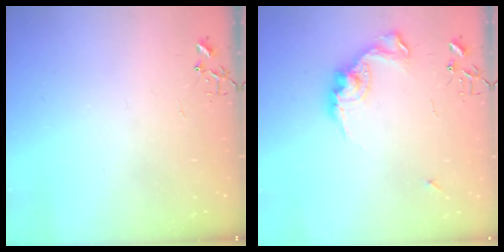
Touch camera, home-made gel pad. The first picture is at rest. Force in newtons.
{"total": 13.1, "press": 13.1, "slide": 0.3}